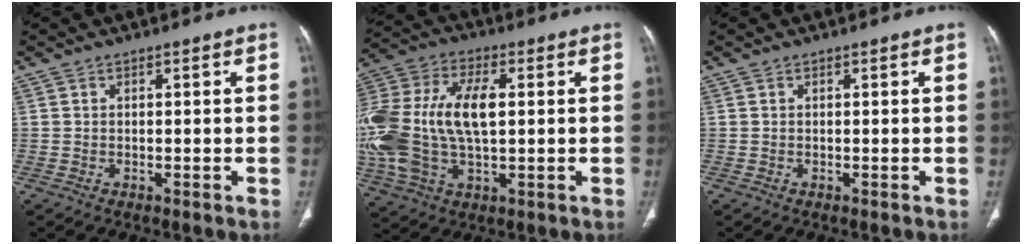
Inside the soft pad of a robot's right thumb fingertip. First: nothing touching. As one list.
[{"total": 23.5, "force": [1.2, 12.7, 19.7], "torque": [-0.462, 0.010, 0.023]}, {"total": 0.0}]